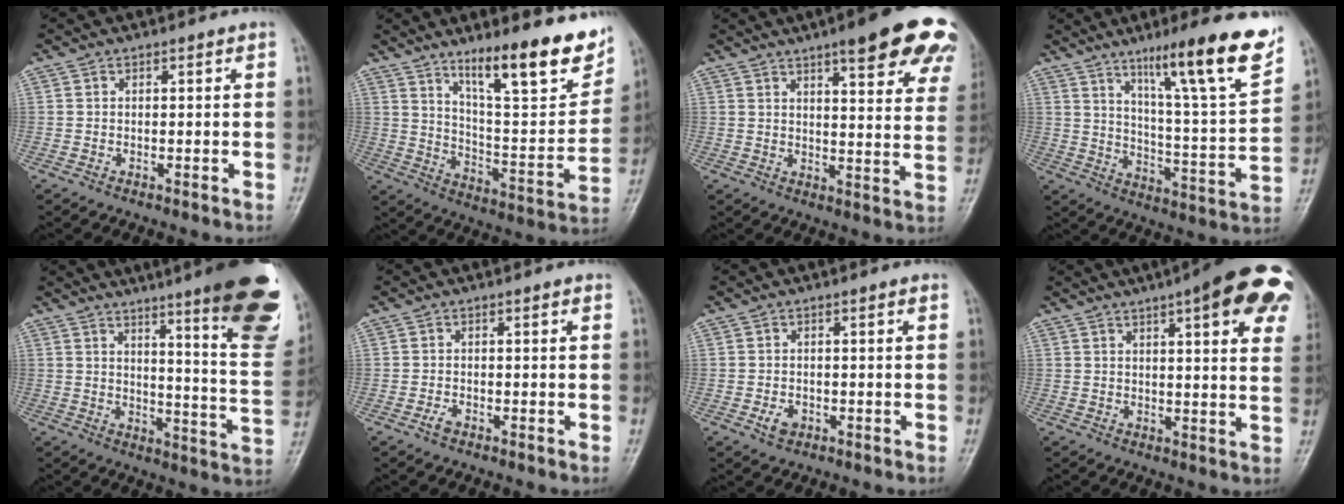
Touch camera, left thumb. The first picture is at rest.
{"total": 20.0, "force": [12.9, 4.5, 14.6], "torque": [-0.175, -0.071, 0.208]}
{"total": 19.7, "force": [12.3, 4.7, 14.6], "torque": [-0.157, -0.037, 0.144]}
{"total": 19.8, "force": [12.4, 2.0, 15.4], "torque": [-0.204, -0.060, 0.192]}
{"total": 23.7, "force": [14.6, 3.5, 18.4], "torque": [-0.210, -0.079, 0.187]}
{"total": 1.3, "force": [-0.8, 0.7, 0.8], "torque": [-0.018, 0.004, -0.017]}
{"total": 2.4, "force": [-1.0, 1.7, 1.4], "torque": [-0.021, 0.003, -0.014]}
{"total": 20.3, "force": [10.1, 5.5, 16.7], "torque": [-0.194, -0.010, 0.117]}